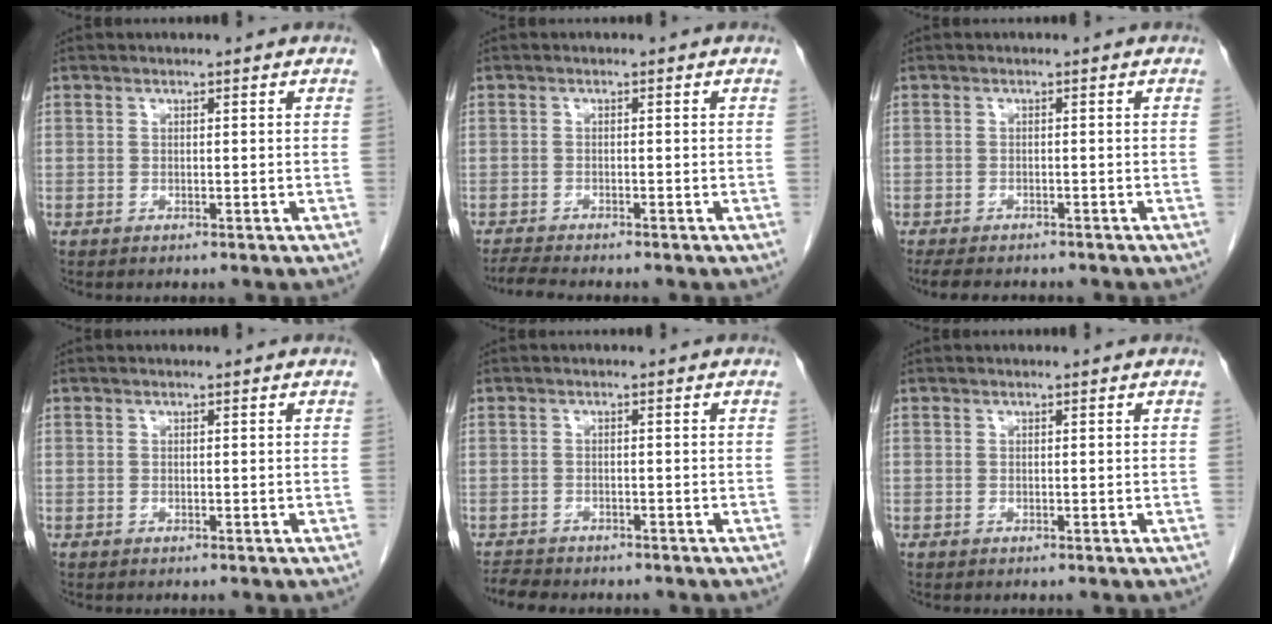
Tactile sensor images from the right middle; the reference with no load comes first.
{"total": 3.3, "force": [-3.1, -0.2, 1.2], "torque": [-0.024, -0.013, -0.052]}
{"total": 6.5, "force": [-5.6, 1.9, 2.7], "torque": [-0.040, -0.007, -0.080]}
{"total": 0.0}
{"total": 4.1, "force": [-3.8, 1.2, 1.0], "torque": [-0.019, -0.009, -0.059]}
{"total": 0.0}